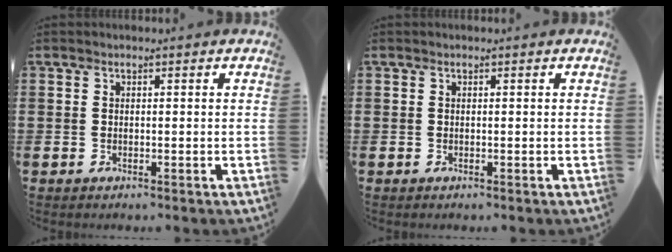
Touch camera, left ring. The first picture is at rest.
{"total": 0.0}